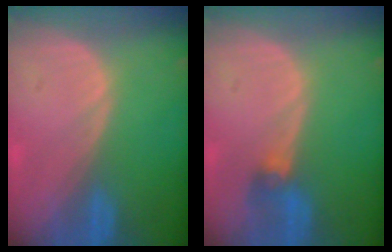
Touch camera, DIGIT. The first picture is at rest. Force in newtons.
{"total": 2.8, "press": 2.6, "slide": 1.0}